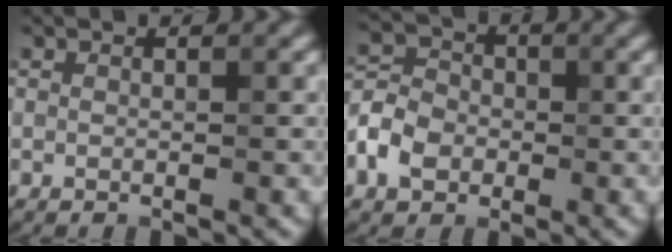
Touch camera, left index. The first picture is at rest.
{"total": 4.3, "force": [-1.5, 3.5, 2.1], "torque": [-0.046, 0.005, -0.034]}